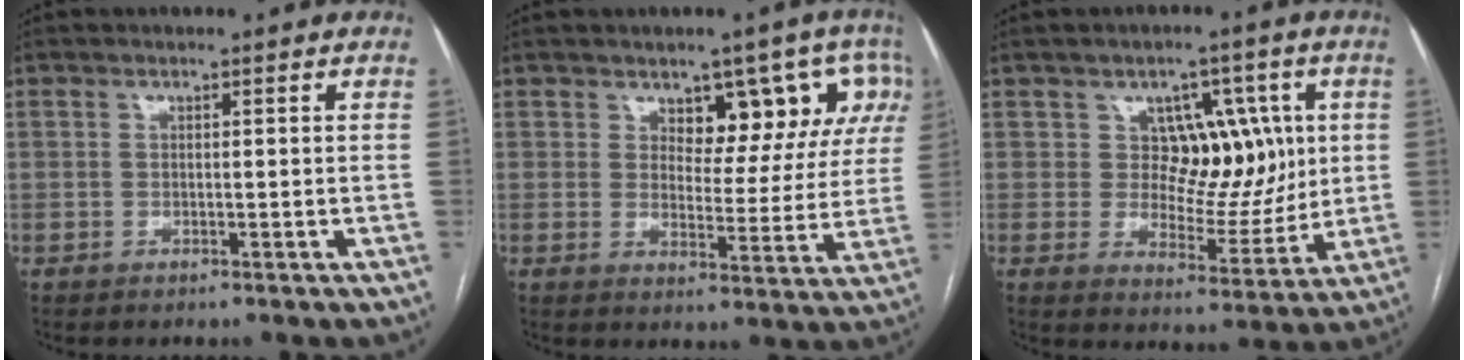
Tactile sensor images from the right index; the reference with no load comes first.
{"total": 9.1, "force": [5.3, 5.1, 5.4], "torque": [-0.047, 0.006, 0.065]}
{"total": 9.4, "force": [2.3, 6.4, 6.4], "torque": [-0.072, 0.017, 0.044]}